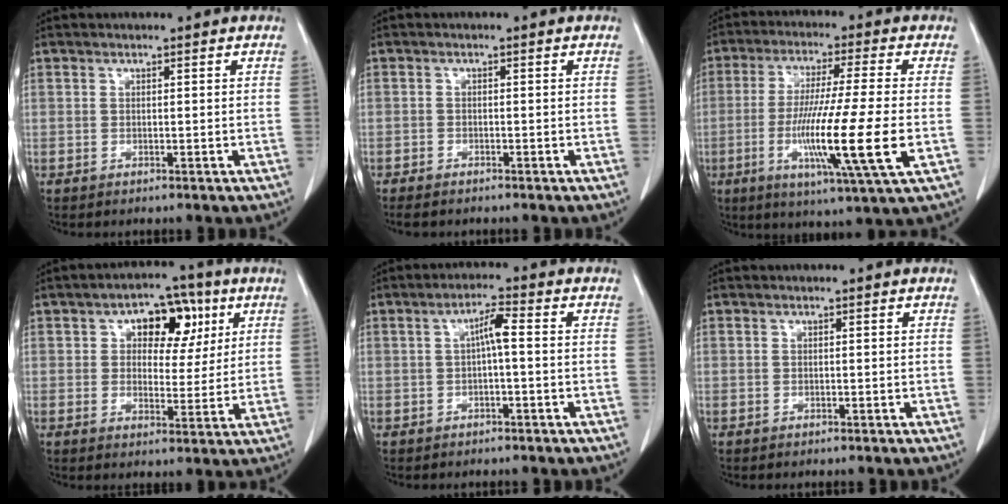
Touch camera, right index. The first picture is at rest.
{"total": 2.1, "force": [-1.8, 0.7, 0.9], "torque": [-0.015, -0.003, -0.028]}
{"total": 15.4, "force": [-3.6, -0.7, 15.0], "torque": [-0.281, -0.030, -0.069]}
{"total": 8.7, "force": [3.2, 5.1, 6.3], "torque": [-0.076, 0.024, 0.045]}
{"total": 3.5, "force": [0.0, 0.3, 3.5], "torque": [-0.061, 0.011, 0.000]}
{"total": 0.0}